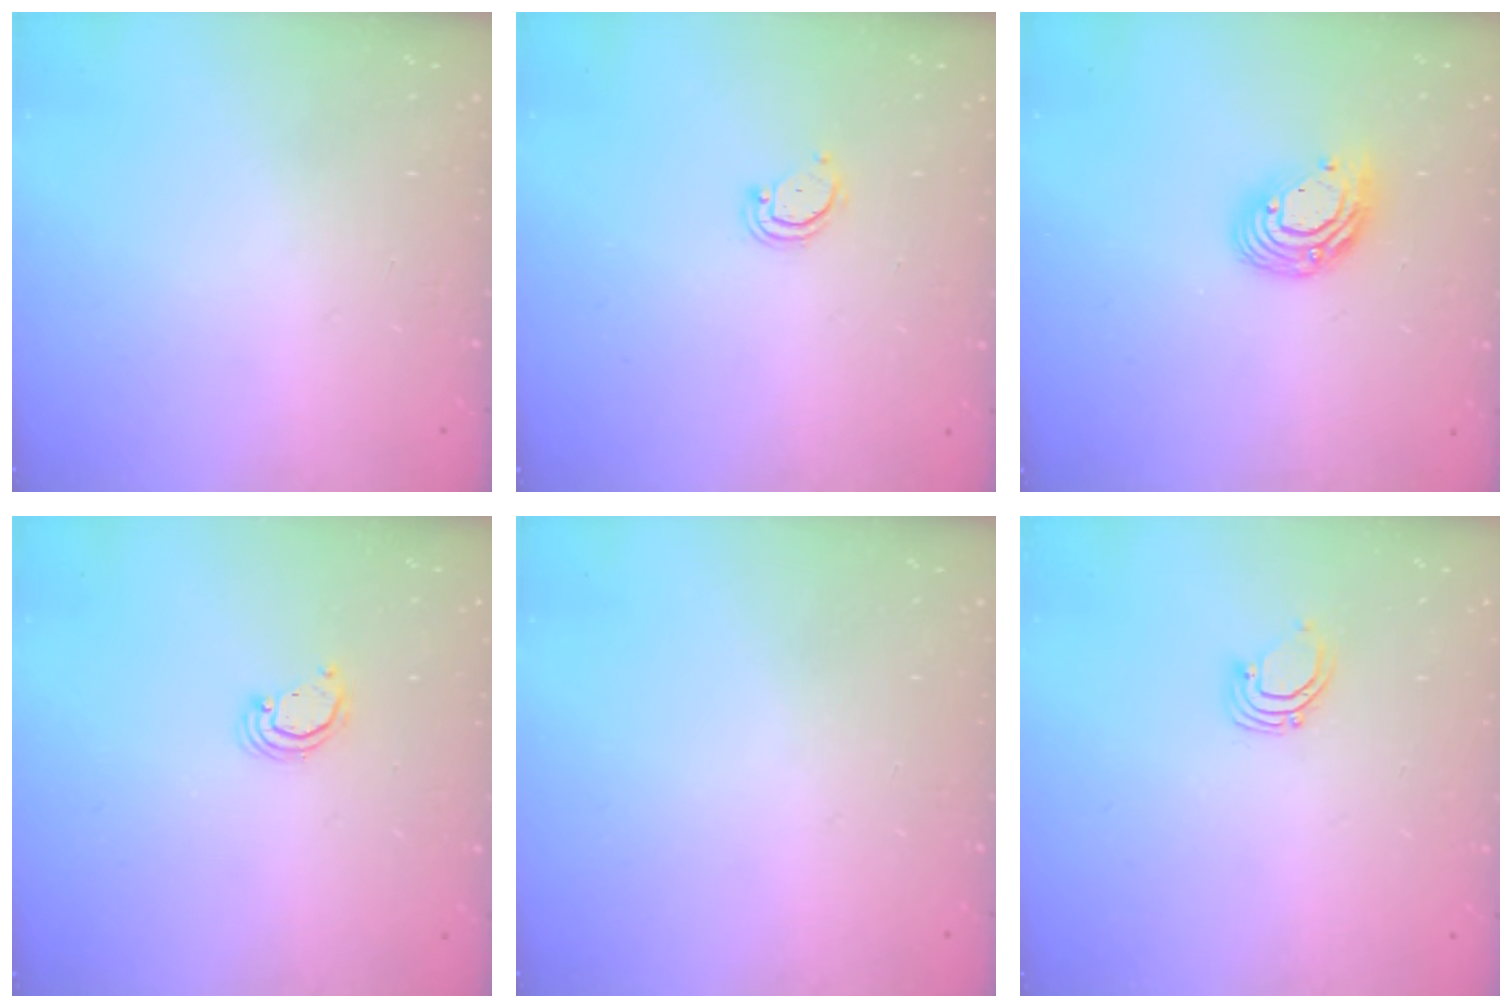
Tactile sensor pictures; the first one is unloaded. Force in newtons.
{"total": 2.9, "press": 2.9, "slide": 0.2}
{"total": 10.3, "press": 10.3, "slide": 1.1}
{"total": 2.3, "press": 2.3, "slide": 0.3}
{"total": 0.0}
{"total": 2.7, "press": 2.7, "slide": 0.2}